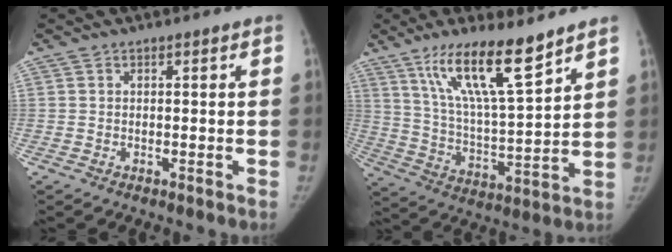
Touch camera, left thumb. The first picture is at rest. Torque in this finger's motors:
{"motor_torque": [0.45, 0.42, 1.45, -1.33, 0.12]}